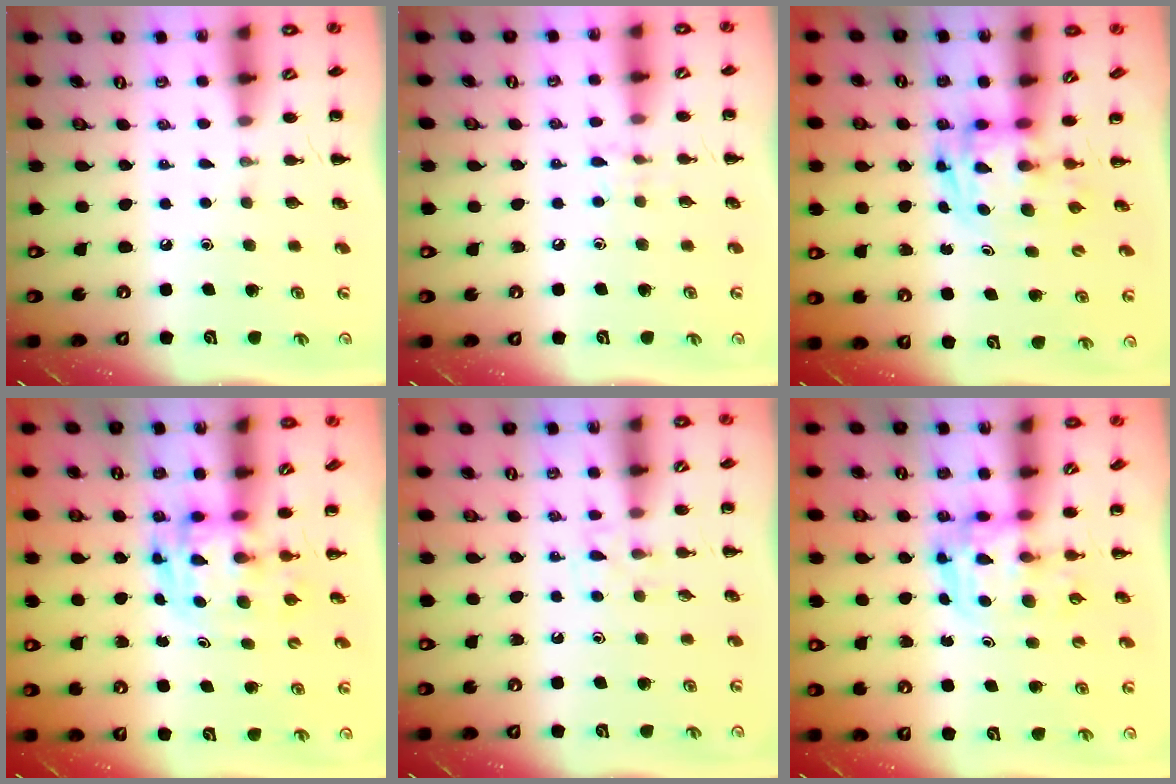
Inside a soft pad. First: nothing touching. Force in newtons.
{"total": 5.5, "press": 5.1, "slide": 1.8}
{"total": 2.7, "press": 2.7, "slide": 0.5}
{"total": 3.4, "press": 3.4, "slide": 0.6}
{"total": 4.8, "press": 4.6, "slide": 1.5}
{"total": 3.4, "press": 3.4, "slide": 0.6}